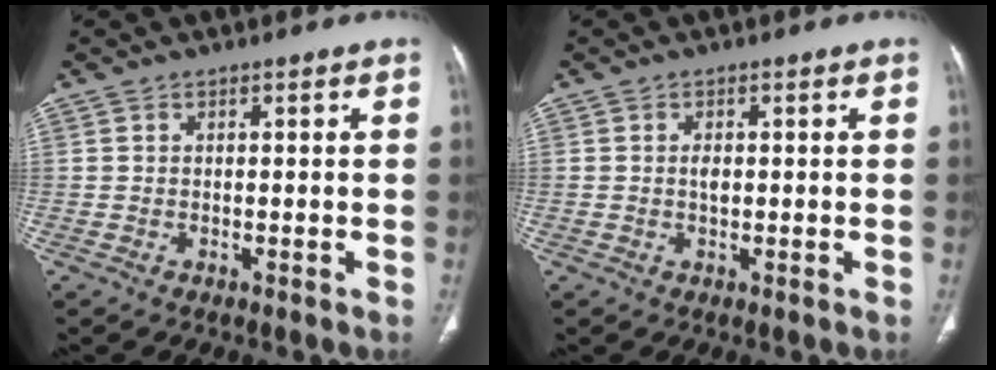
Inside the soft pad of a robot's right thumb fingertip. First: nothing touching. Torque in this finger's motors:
{"motor_torque": [0.06, 0.53, 0.00, -0.42, 0.00]}